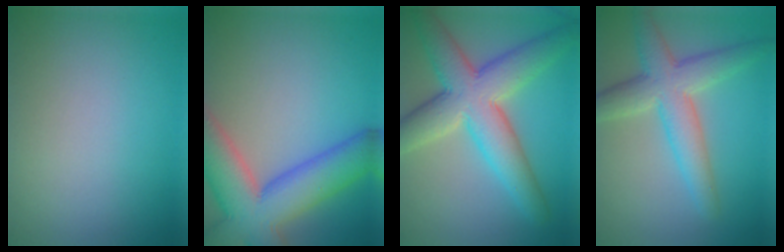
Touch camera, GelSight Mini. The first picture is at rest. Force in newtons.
{"total": 11.2, "press": 11.2, "slide": 0.8}
{"total": 9.1, "press": 9.0, "slide": 0.6}
{"total": 5.6, "press": 5.6, "slide": 0.1}